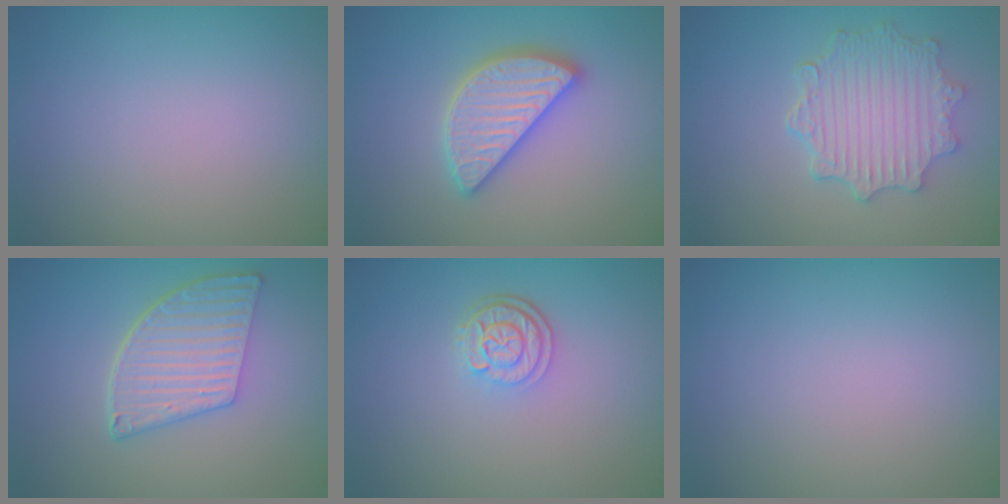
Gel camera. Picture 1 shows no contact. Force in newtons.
{"total": 4.5, "press": 4.5, "slide": 0.4}
{"total": 4.9, "press": 3.8, "slide": 3.0}
{"total": 5.5, "press": 4.2, "slide": 3.5}
{"total": 2.8, "press": 2.3, "slide": 1.6}
{"total": 0.0}